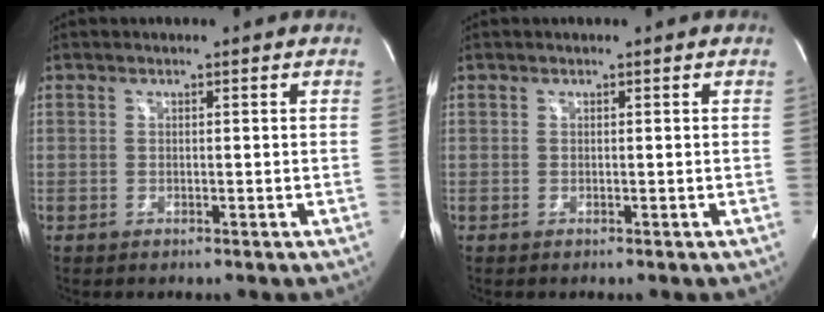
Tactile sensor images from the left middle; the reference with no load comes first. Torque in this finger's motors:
{"motor_torque": [-0.03, -0.22, 0.00, 0.00]}